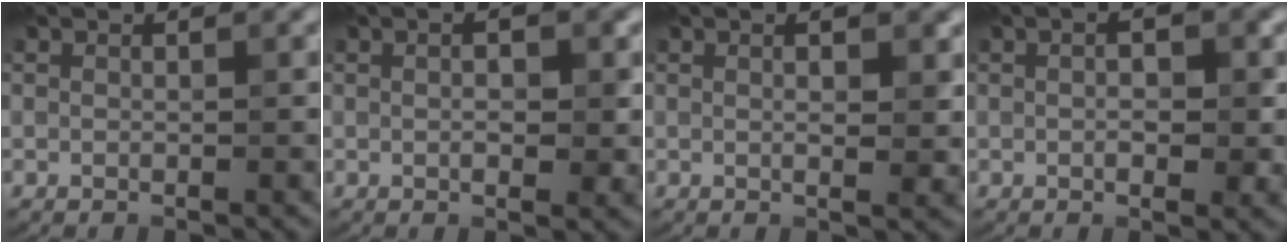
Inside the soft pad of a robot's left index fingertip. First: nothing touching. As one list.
[{"total": 3.0, "force": [0.4, 1.2, 2.7], "torque": [-0.027, -0.005, 0.001]}, {"total": 3.1, "force": [0.7, 0.9, 2.9], "torque": [-0.032, 0.001, 0.004]}, {"total": 3.0, "force": [0.2, 1.4, 2.6], "torque": [-0.017, -0.008, -0.004]}]